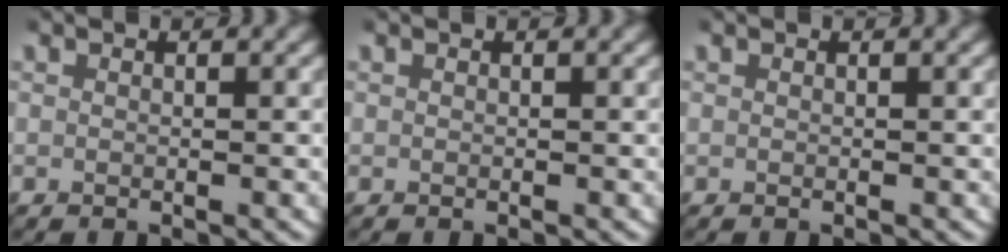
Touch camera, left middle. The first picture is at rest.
{"total": 0.0}
{"total": 0.0}